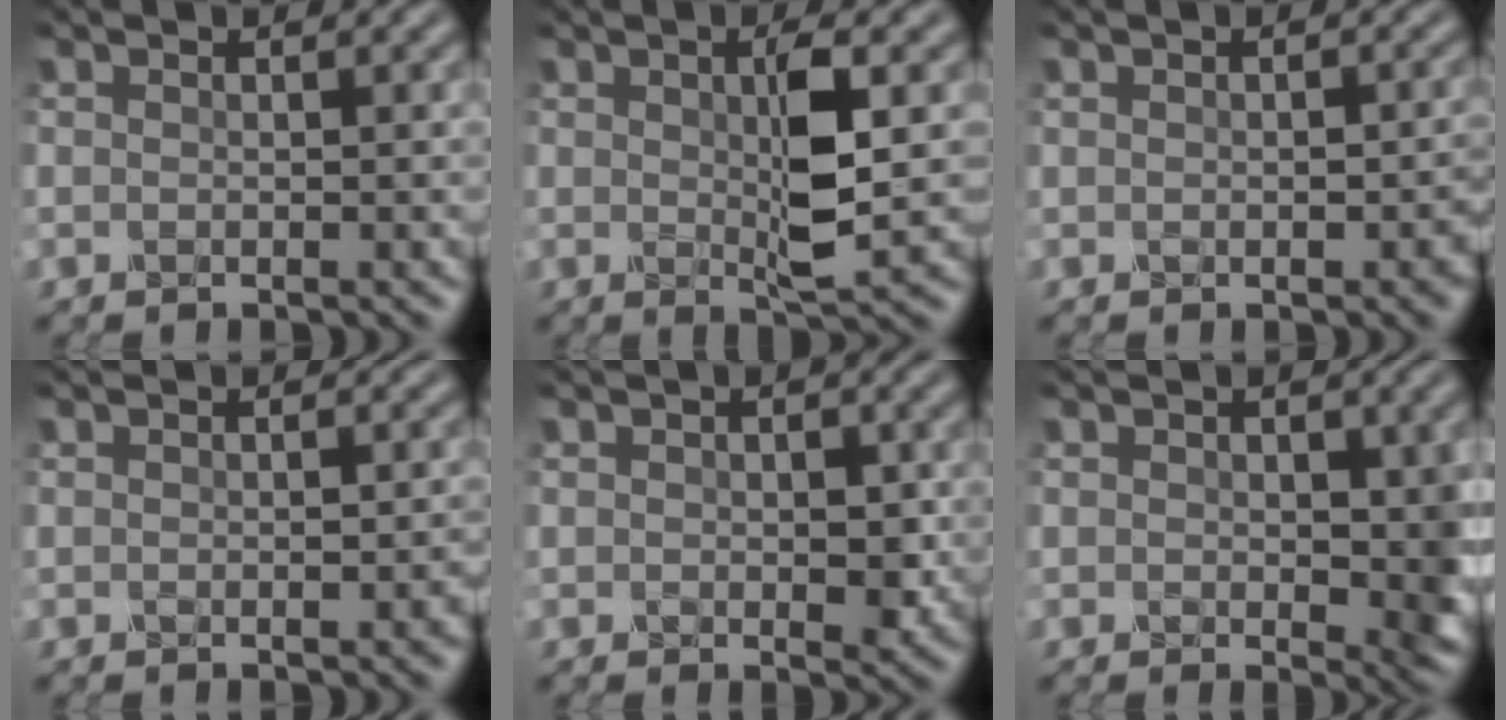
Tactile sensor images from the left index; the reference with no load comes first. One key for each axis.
{"total": 4.6, "fx": 0.5, "fy": 1.0, "fz": 4.4, "tx": -0.080, "ty": -0.003, "tz": 0.011}
{"total": 2.2, "fx": -0.2, "fy": 1.4, "fz": 1.7, "tx": -0.024, "ty": -0.006, "tz": -0.003}
{"total": 1.7, "fx": -0.2, "fy": 1.0, "fz": 1.4, "tx": -0.019, "ty": -0.003, "tz": -0.001}
{"total": 2.5, "fx": 0.1, "fy": 1.6, "fz": 1.9, "tx": -0.027, "ty": -0.005, "tz": 0.003}
{"total": 4.4, "fx": 0.4, "fy": 2.6, "fz": 3.5, "tx": -0.046, "ty": -0.009, "tz": 0.010}